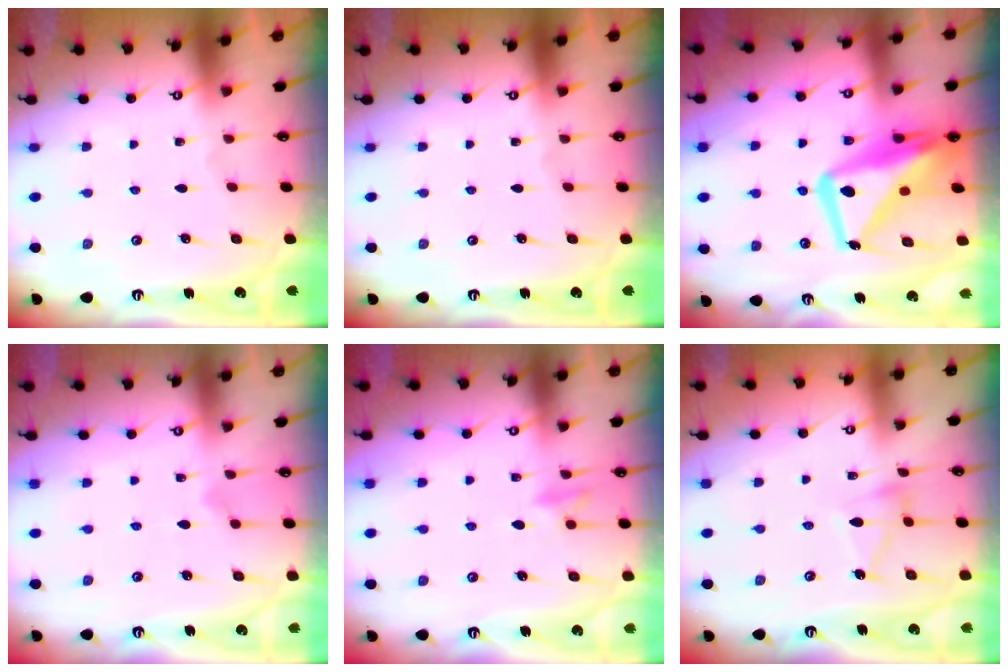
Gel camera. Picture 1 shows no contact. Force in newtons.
{"total": 0.0}
{"total": 16.7, "press": 16.6, "slide": 1.4}
{"total": 6.4, "press": 6.4, "slide": 0.5}
{"total": 8.4, "press": 8.3, "slide": 1.7}
{"total": 7.1, "press": 7.1, "slide": 0.6}